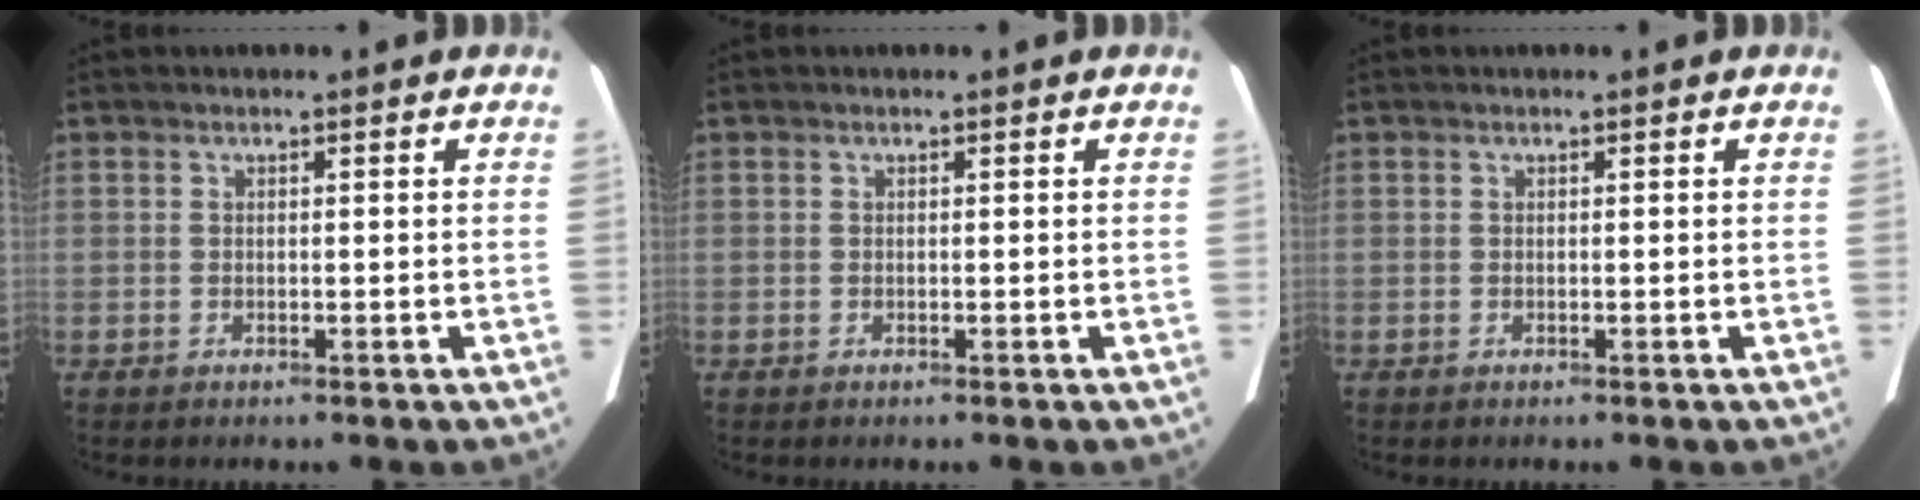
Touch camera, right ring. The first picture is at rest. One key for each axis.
{"total": 0.0}
{"total": 0.0}